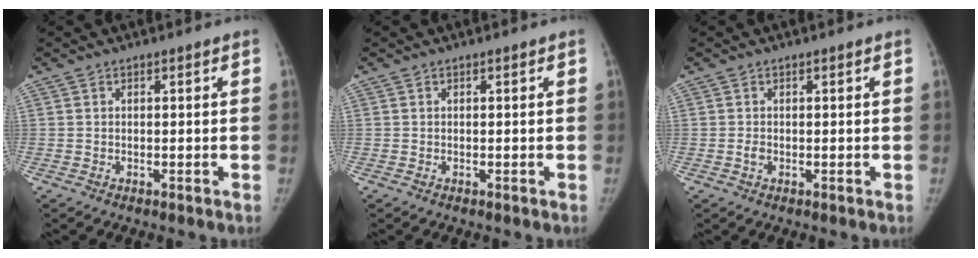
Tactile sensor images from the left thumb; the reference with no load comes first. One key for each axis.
{"total": 0.0}
{"total": 0.9, "fx": -0.1, "fy": 0.7, "fz": 0.6, "tx": -0.012, "ty": -0.001, "tz": -0.002}